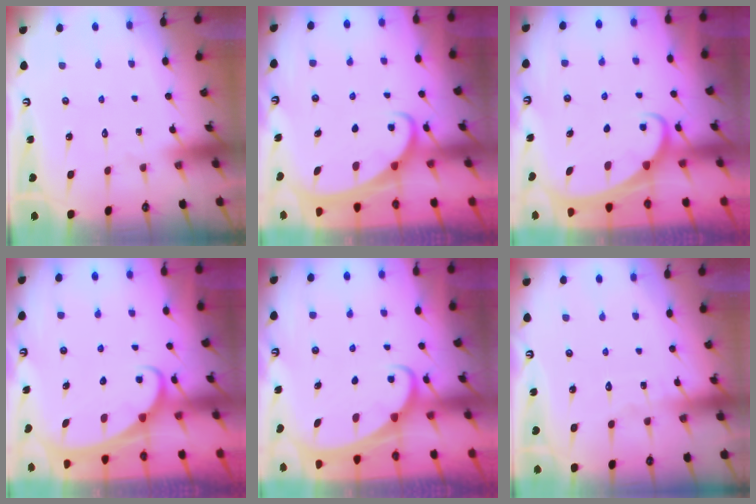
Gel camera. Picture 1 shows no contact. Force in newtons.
{"total": 2.1, "press": 2.0, "slide": 0.4}
{"total": 1.9, "press": 1.9, "slide": 0.3}
{"total": 2.4, "press": 2.4, "slide": 0.3}
{"total": 1.9, "press": 1.9, "slide": 0.3}
{"total": 2.5, "press": 2.5, "slide": 0.2}